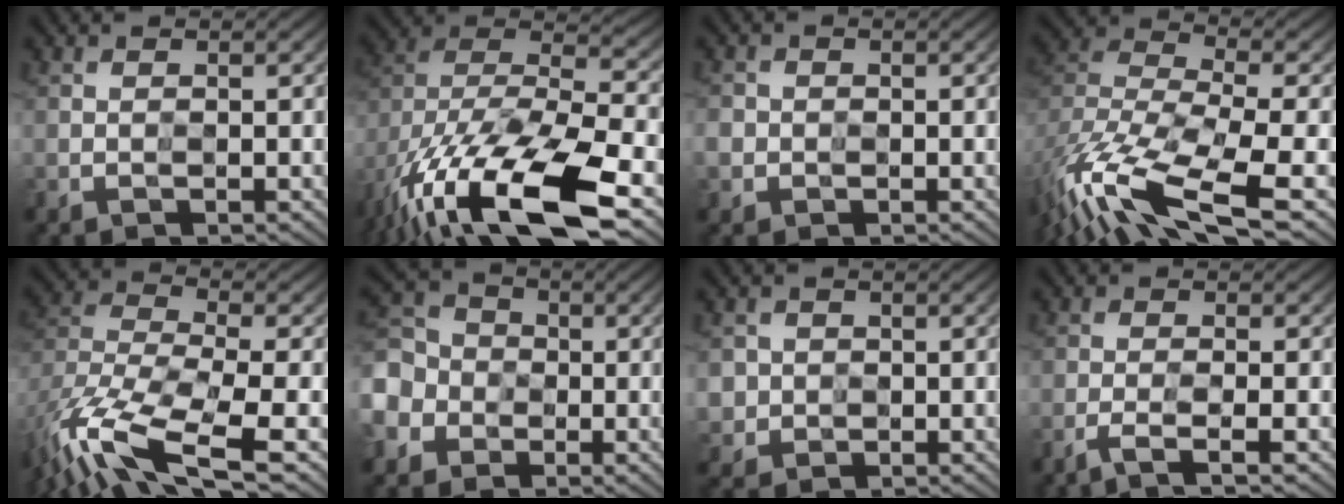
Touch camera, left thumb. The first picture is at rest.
{"total": 18.9, "force": [-12.0, 7.5, 12.5], "torque": [-0.278, -0.042, -0.194]}
{"total": 2.4, "force": [-0.6, 2.4, 0.0], "torque": [-0.018, -0.012, -0.017]}
{"total": 14.6, "force": [-10.1, 4.9, 9.3], "torque": [-0.244, -0.020, -0.177]}
{"total": 13.1, "force": [-9.1, 4.5, 8.2], "torque": [-0.215, -0.019, -0.162]}
{"total": 9.2, "force": [-3.1, 8.0, 3.3], "torque": [-0.125, -0.016, -0.065]}
{"total": 2.7, "force": [0.4, 2.5, -0.8], "torque": [0.000, -0.014, 0.002]}
{"total": 2.6, "force": [-2.4, -0.4, 1.1], "torque": [-0.021, -0.003, -0.051]}